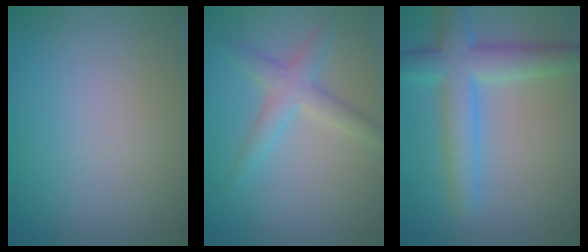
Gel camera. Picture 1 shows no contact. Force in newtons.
{"total": 2.8, "press": 2.8, "slide": 0.0}
{"total": 5.6, "press": 5.6, "slide": 0.2}